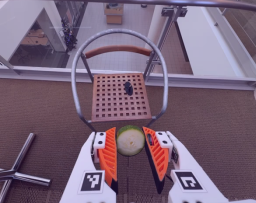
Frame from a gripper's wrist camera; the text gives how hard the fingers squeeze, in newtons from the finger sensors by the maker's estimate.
{"total": 8.9, "left": 9.3, "right": 8.5}